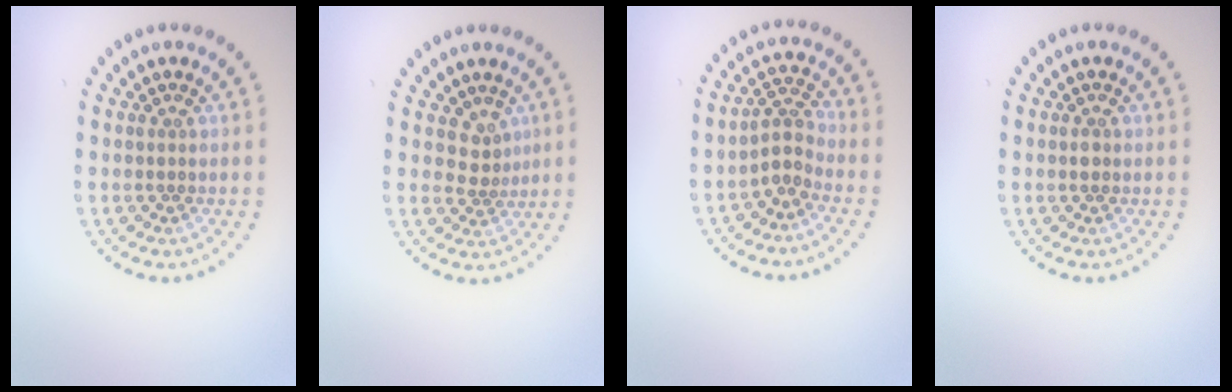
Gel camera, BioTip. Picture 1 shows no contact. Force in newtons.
{"total": 1.9, "press": 1.3, "slide": 1.4}
{"total": 2.2, "press": 1.6, "slide": 1.5}
{"total": 0.9, "press": 0.9, "slide": 0.3}